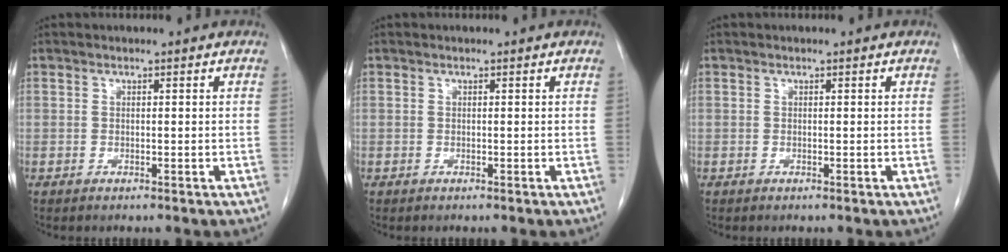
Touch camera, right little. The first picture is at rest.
{"total": 0.0}
{"total": 0.0}